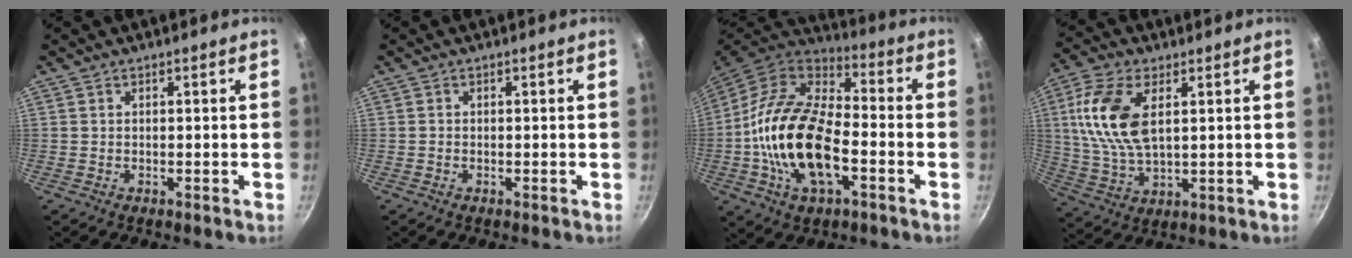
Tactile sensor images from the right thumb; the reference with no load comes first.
{"total": 0.0}
{"total": 21.6, "force": [-4.5, 11.6, 17.7], "torque": [-0.323, 0.031, -0.094]}
{"total": 13.8, "force": [3.5, 7.3, 11.2], "torque": [-0.224, -0.005, 0.069]}